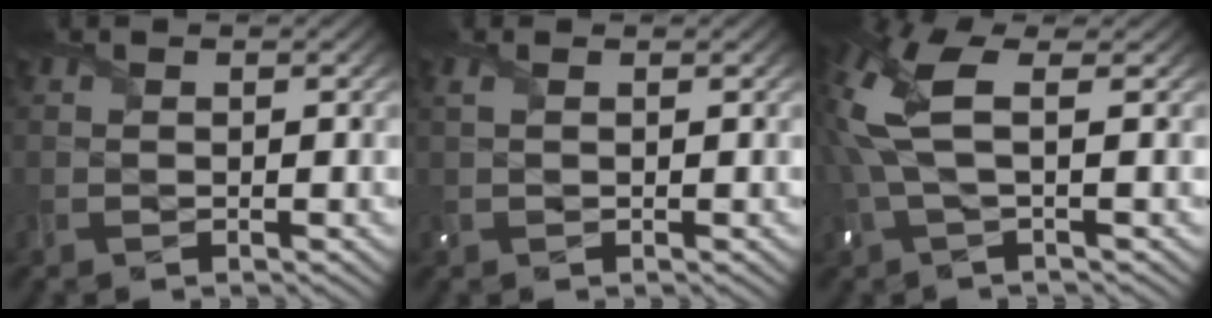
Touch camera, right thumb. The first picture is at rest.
{"total": 1.1, "force": [0.6, 0.5, 0.9], "torque": [-0.028, 0.005, 0.011]}
{"total": 8.4, "force": [1.9, 2.7, 7.7], "torque": [-0.196, 0.009, 0.032]}